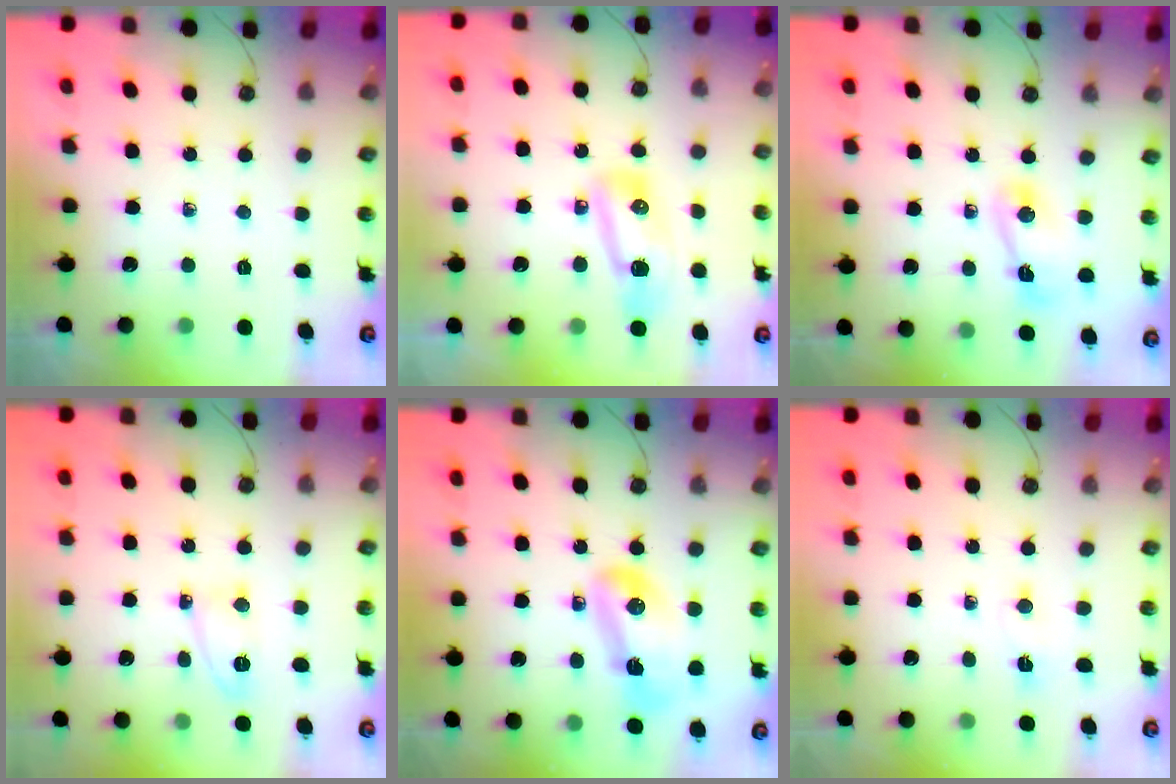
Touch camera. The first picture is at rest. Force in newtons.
{"total": 9.8, "press": 9.8, "slide": 1.1}
{"total": 4.8, "press": 4.7, "slide": 1.0}
{"total": 5.1, "press": 5.1, "slide": 0.7}
{"total": 10.1, "press": 9.9, "slide": 2.2}
{"total": 2.5, "press": 2.4, "slide": 0.6}